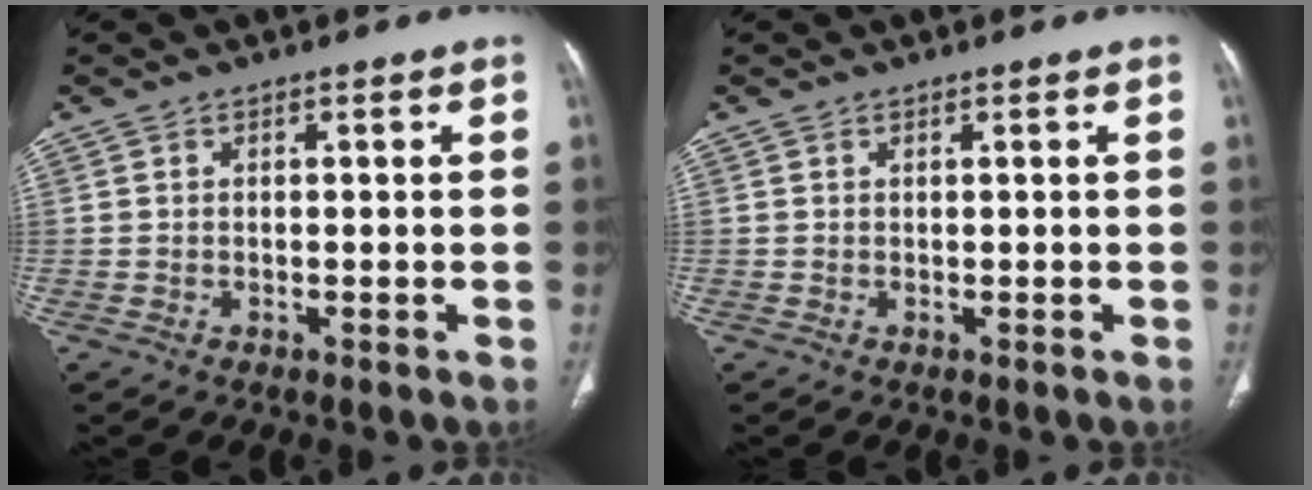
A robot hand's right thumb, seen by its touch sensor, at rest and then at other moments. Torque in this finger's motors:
{"motor_torque": [-0.02, 0.02, -0.01, 0.01, 0.00]}